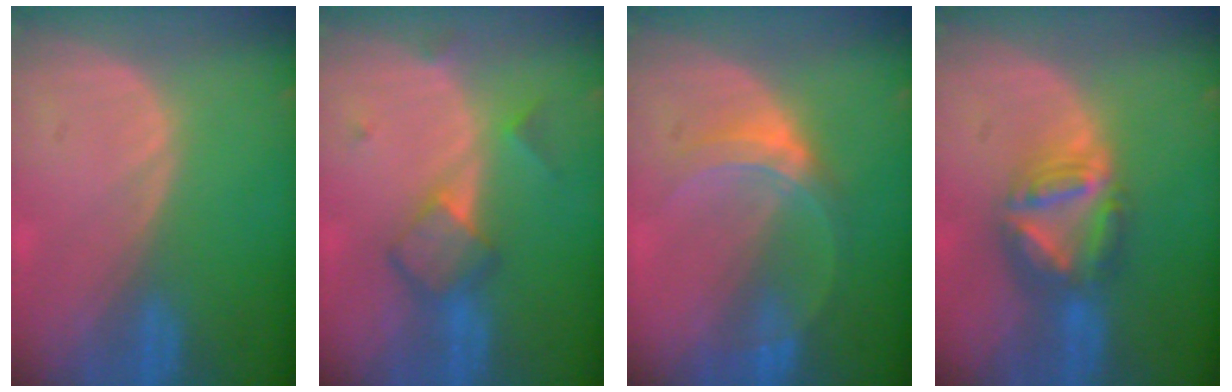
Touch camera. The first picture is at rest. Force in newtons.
{"total": 5.1, "press": 5.1, "slide": 0.6}
{"total": 5.1, "press": 4.9, "slide": 1.5}
{"total": 7.7, "press": 6.6, "slide": 4.0}